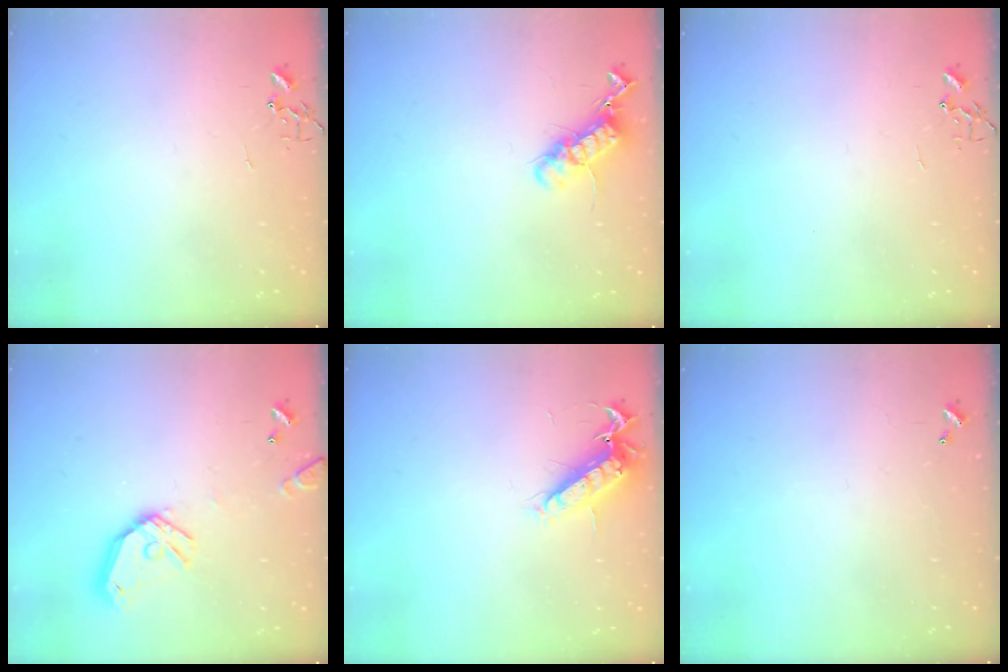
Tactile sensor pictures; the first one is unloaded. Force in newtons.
{"total": 12.5, "press": 12.5, "slide": 0.4}
{"total": 0.0}
{"total": 14.4, "press": 14.2, "slide": 2.1}
{"total": 12.9, "press": 12.8, "slide": 1.4}
{"total": 0.0}